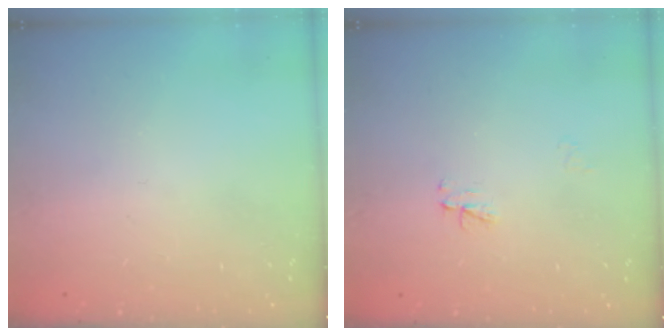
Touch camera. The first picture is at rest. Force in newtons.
{"total": 3.0, "press": 3.0, "slide": 0.4}